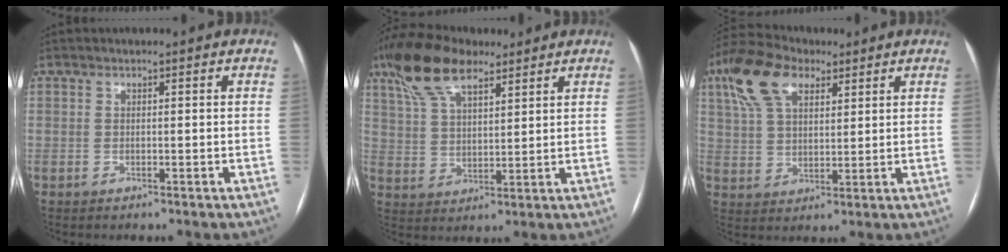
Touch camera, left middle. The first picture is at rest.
{"total": 11.7, "force": [7.9, 4.4, 7.3], "torque": [-0.152, 0.030, 0.151]}
{"total": 11.3, "force": [6.2, 5.9, 7.5], "torque": [-0.169, 0.036, 0.117]}